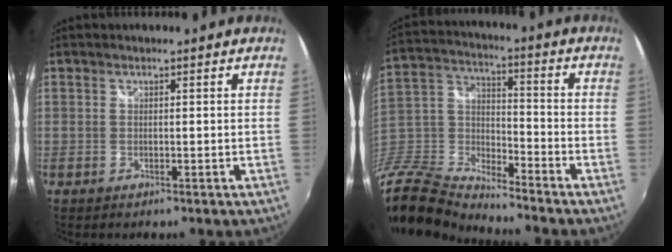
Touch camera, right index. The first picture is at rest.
{"total": 16.7, "force": [-13.4, 6.2, 7.7], "torque": [-0.209, -0.009, -0.276]}